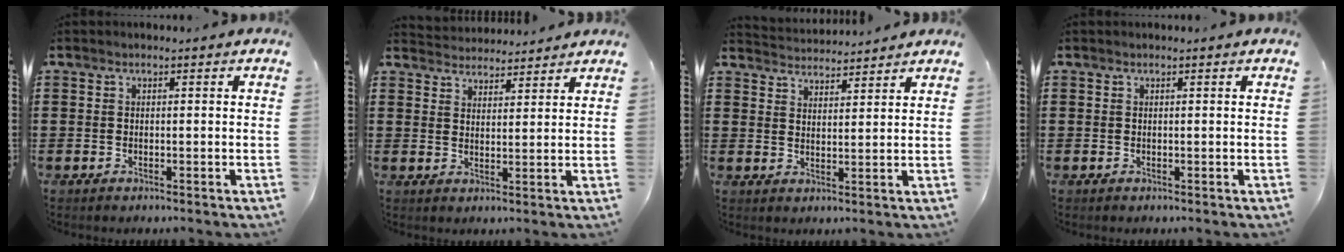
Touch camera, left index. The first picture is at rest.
{"total": 3.3, "force": [3.3, 0.3, -0.3], "torque": [-0.005, -0.014, 0.062]}
{"total": 3.3, "force": [3.3, 0.0, -0.3], "torque": [-0.005, -0.017, 0.060]}
{"total": 0.0}